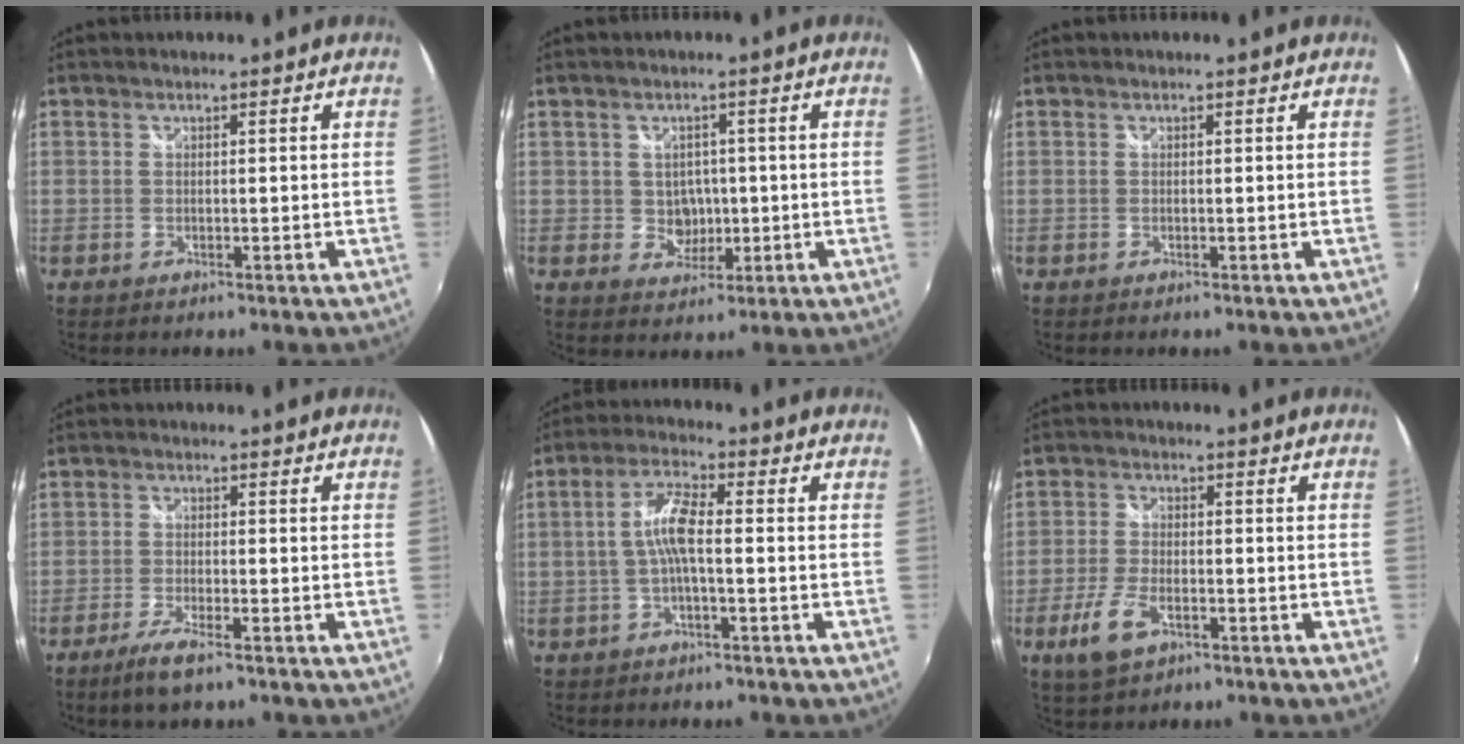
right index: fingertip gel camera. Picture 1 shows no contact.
{"total": 3.9, "force": [-0.1, 3.7, 1.2], "torque": [-0.023, 0.006, 0.006]}
{"total": 0.0}
{"total": 5.2, "force": [-3.6, 0.9, 3.6], "torque": [-0.092, -0.010, -0.072]}
{"total": 5.9, "force": [-1.0, 1.0, 5.7], "torque": [-0.120, 0.012, -0.020]}
{"total": 7.7, "force": [-3.8, 3.7, 5.6], "torque": [-0.132, -0.009, -0.069]}